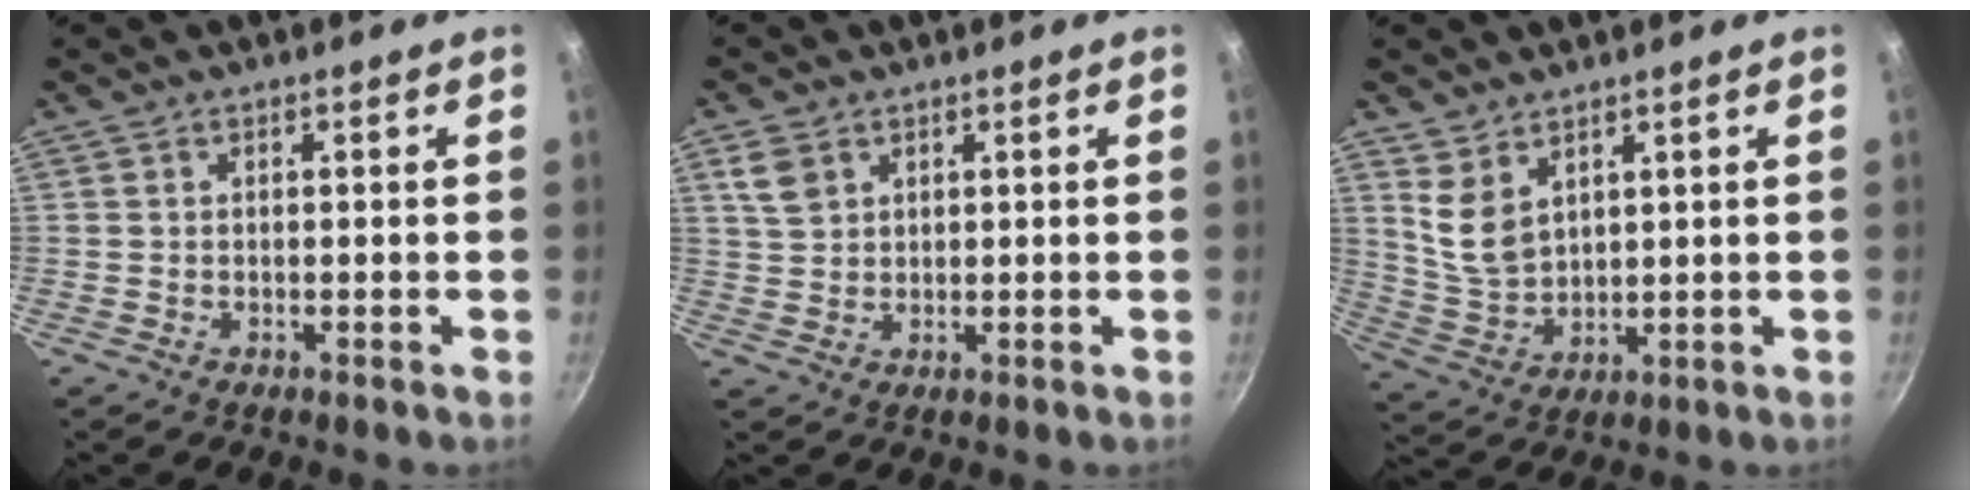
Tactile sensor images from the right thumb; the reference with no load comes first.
{"total": 4.5, "force": [2.2, 3.3, 2.2], "torque": [-0.029, 0.000, 0.047]}
{"total": 7.0, "force": [4.0, 4.2, 4.0], "torque": [-0.065, -0.031, 0.092]}